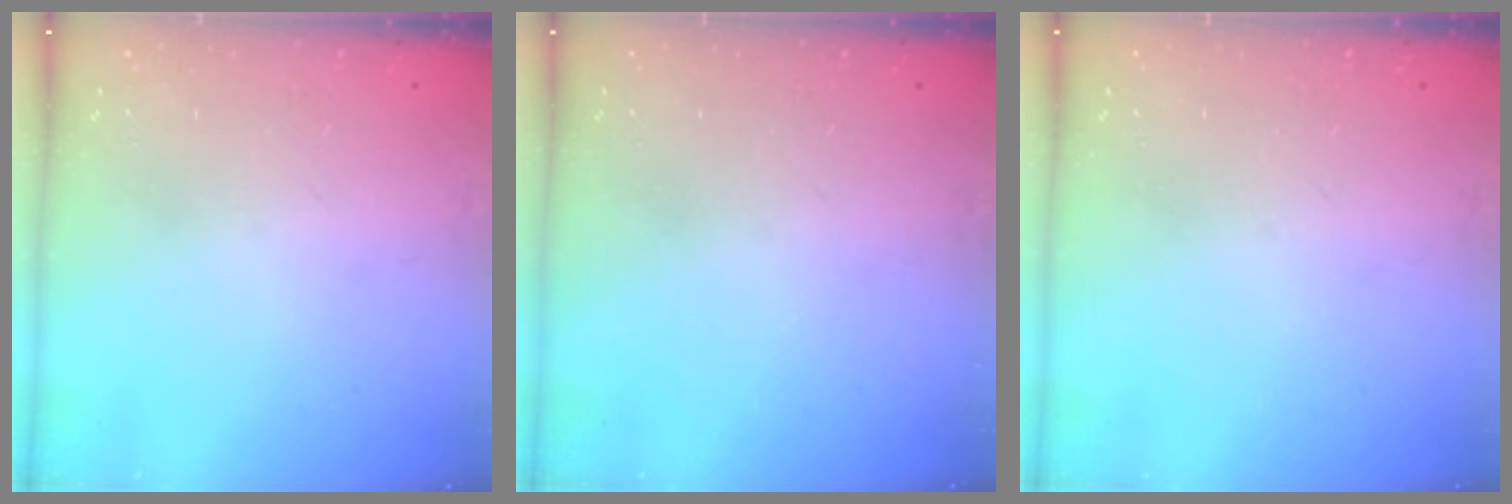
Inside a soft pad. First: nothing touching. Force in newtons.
{"total": 0.0}
{"total": 0.0}